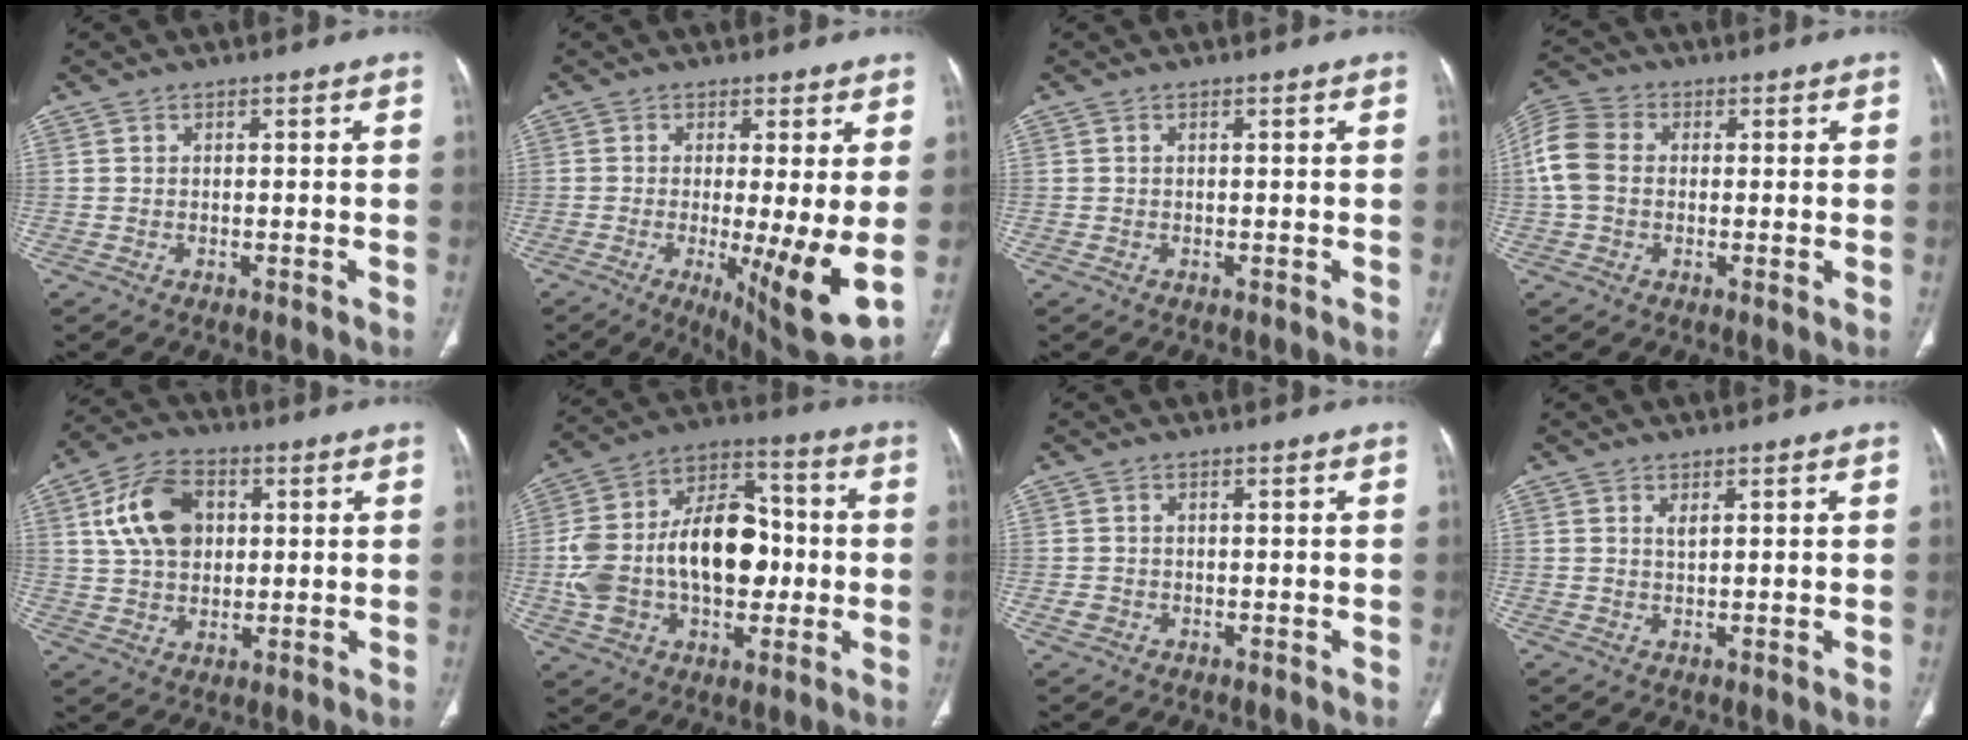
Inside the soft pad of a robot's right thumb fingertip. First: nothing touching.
{"total": 12.2, "force": [-1.4, 2.3, 11.9], "torque": [-0.182, -0.036, -0.018]}
{"total": 0.0}
{"total": 8.4, "force": [0.5, 6.2, 5.6], "torque": [-0.123, 0.020, 0.001]}
{"total": 12.3, "force": [3.2, 8.5, 8.2], "torque": [-0.130, 0.004, 0.056]}
{"total": 23.6, "force": [-1.1, 15.0, 18.3], "torque": [-0.309, 0.040, -0.007]}
{"total": 1.2, "force": [-0.4, 1.1, 0.4], "torque": [-0.009, 0.002, -0.006]}
{"total": 1.0, "force": [0.8, 0.1, 0.6], "torque": [-0.009, -0.006, 0.013]}